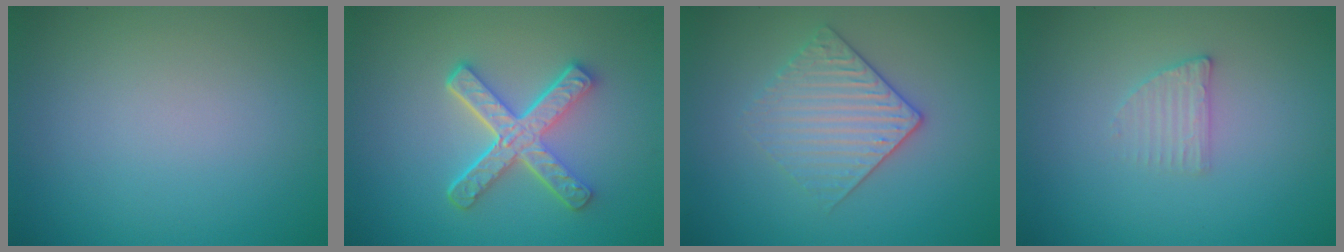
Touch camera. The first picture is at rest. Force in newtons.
{"total": 5.1, "press": 3.9, "slide": 3.3}
{"total": 3.2, "press": 2.9, "slide": 1.4}
{"total": 1.6, "press": 1.5, "slide": 0.3}